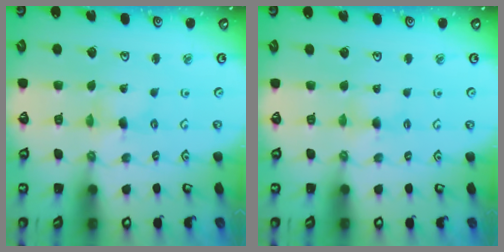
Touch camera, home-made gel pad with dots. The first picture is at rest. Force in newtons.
{"total": 2.2, "press": 2.1, "slide": 0.4}